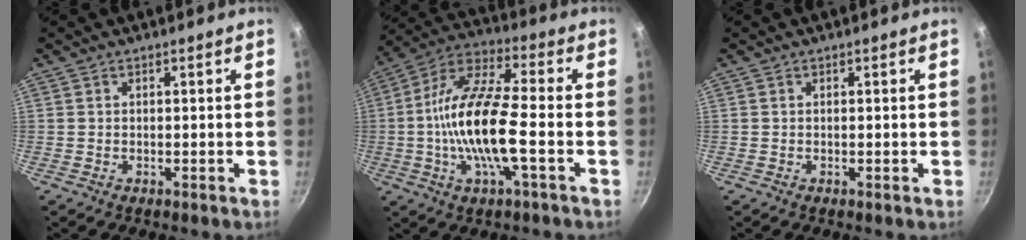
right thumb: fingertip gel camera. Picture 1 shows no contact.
{"total": 11.0, "force": [-1.5, 2.5, 10.6], "torque": [-0.201, 0.015, -0.035]}
{"total": 0.0}